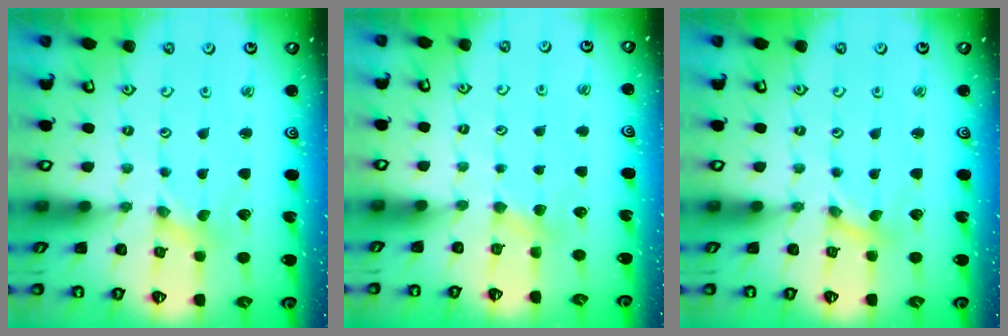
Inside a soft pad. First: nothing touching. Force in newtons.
{"total": 3.6, "press": 3.6, "slide": 0.5}
{"total": 0.0}